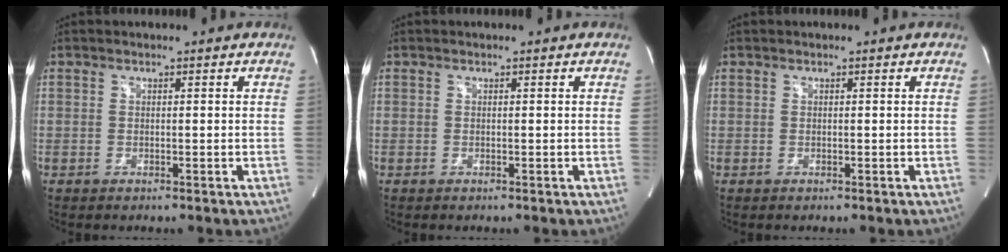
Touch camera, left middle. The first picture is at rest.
{"total": 0.0}
{"total": 0.0}